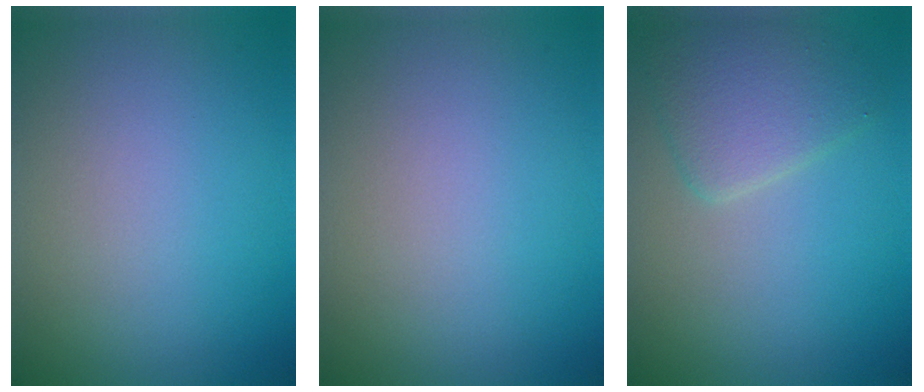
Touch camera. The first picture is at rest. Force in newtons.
{"total": 0.0}
{"total": 3.4, "press": 3.4, "slide": 0.1}